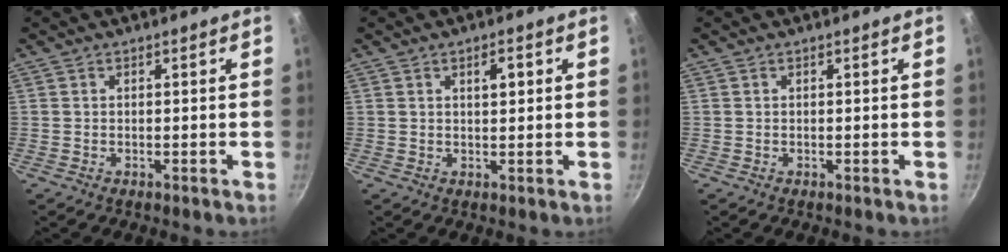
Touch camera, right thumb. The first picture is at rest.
{"total": 3.0, "force": [1.1, 1.3, 2.5], "torque": [-0.028, 0.002, 0.017]}
{"total": 0.0}